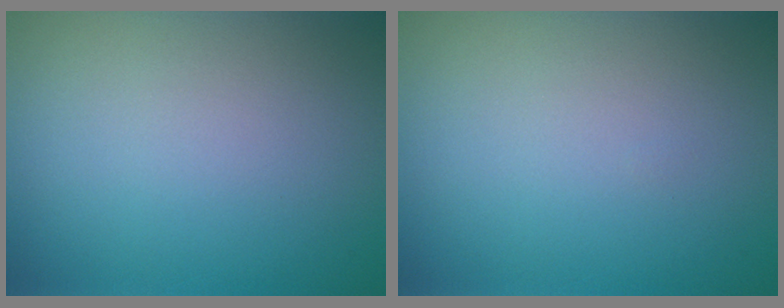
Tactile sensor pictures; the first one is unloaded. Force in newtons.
{"total": 0.0}